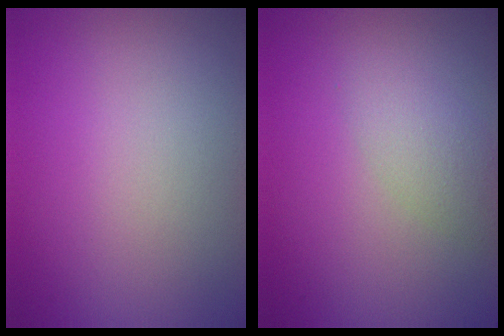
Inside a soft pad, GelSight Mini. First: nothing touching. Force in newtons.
{"total": 2.3, "press": 2.3, "slide": 0.0}